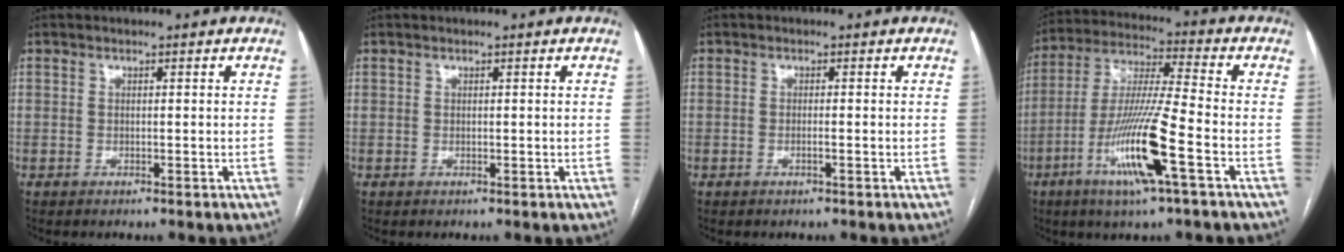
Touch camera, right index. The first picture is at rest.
{"total": 0.0}
{"total": 0.8, "force": [-0.4, 0.0, 0.8], "torque": [-0.016, 0.000, -0.006]}
{"total": 14.9, "force": [-6.0, 0.1, 13.6], "torque": [-0.276, -0.016, -0.115]}